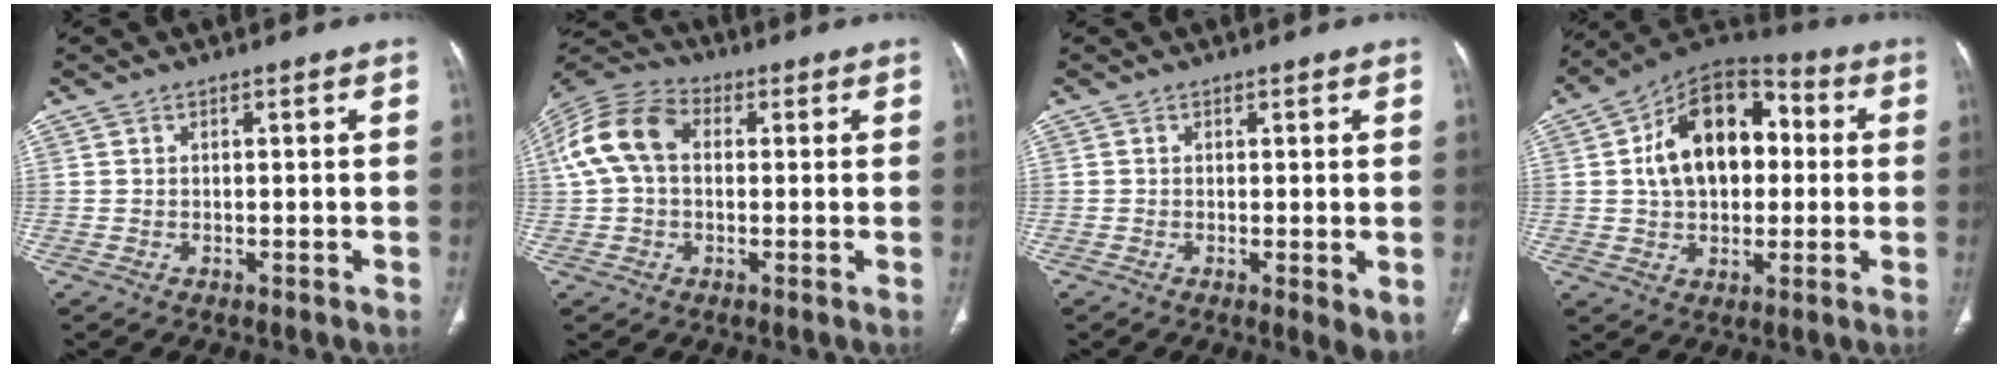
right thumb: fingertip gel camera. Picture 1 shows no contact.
{"total": 12.0, "force": [1.7, 8.3, 8.5], "torque": [-0.174, 0.036, 0.023]}
{"total": 3.3, "force": [-0.4, 0.9, 3.2], "torque": [-0.051, -0.014, -0.009]}
{"total": 18.1, "force": [2.3, 12.0, 13.4], "torque": [-0.177, 0.029, 0.031]}